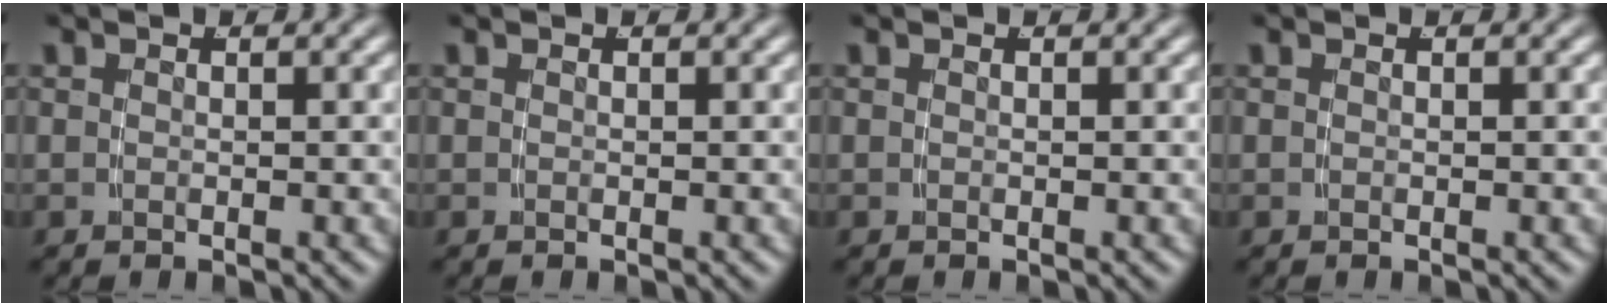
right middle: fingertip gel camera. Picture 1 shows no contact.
{"total": 0.0}
{"total": 0.0}
{"total": 0.0}